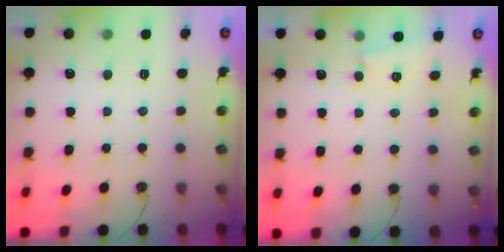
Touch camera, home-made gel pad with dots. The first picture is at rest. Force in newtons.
{"total": 4.8, "press": 1.5, "slide": 4.6}